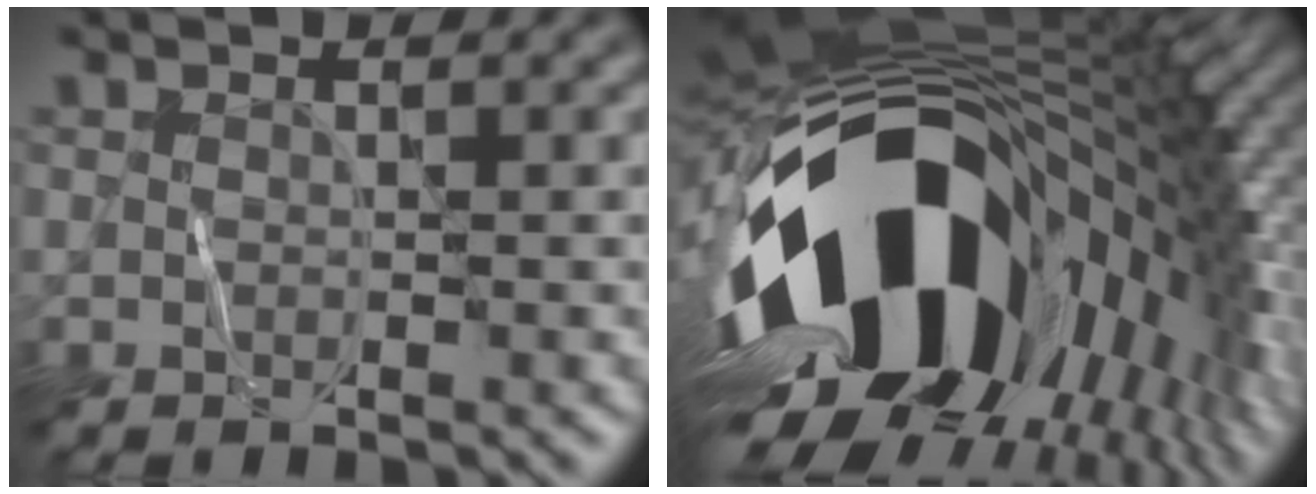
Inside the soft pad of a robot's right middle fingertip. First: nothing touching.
{"total": 19.3, "force": [-4.5, 10.6, 15.5], "torque": [-0.275, -0.024, -0.083]}